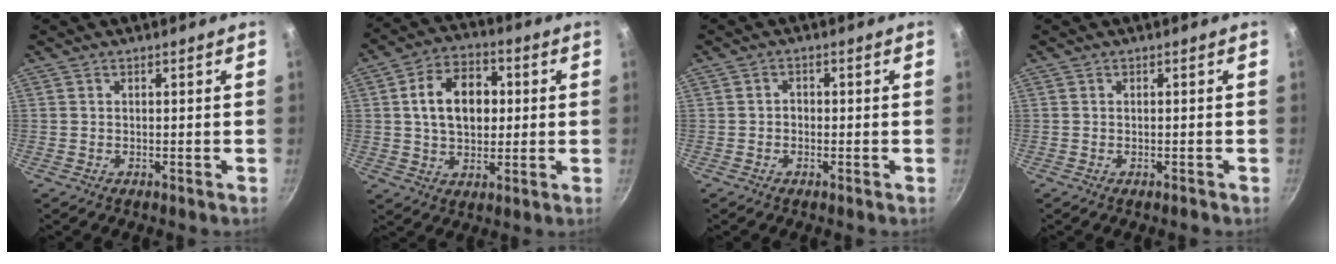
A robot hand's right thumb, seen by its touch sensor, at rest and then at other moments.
{"total": 13.0, "force": [1.7, 9.0, 9.2], "torque": [-0.120, 0.015, 0.020]}
{"total": 1.4, "force": [-0.4, 1.2, 0.7], "torque": [-0.008, 0.007, -0.009]}
{"total": 0.6, "force": [-0.5, 0.1, 0.4], "torque": [-0.009, 0.005, -0.008]}